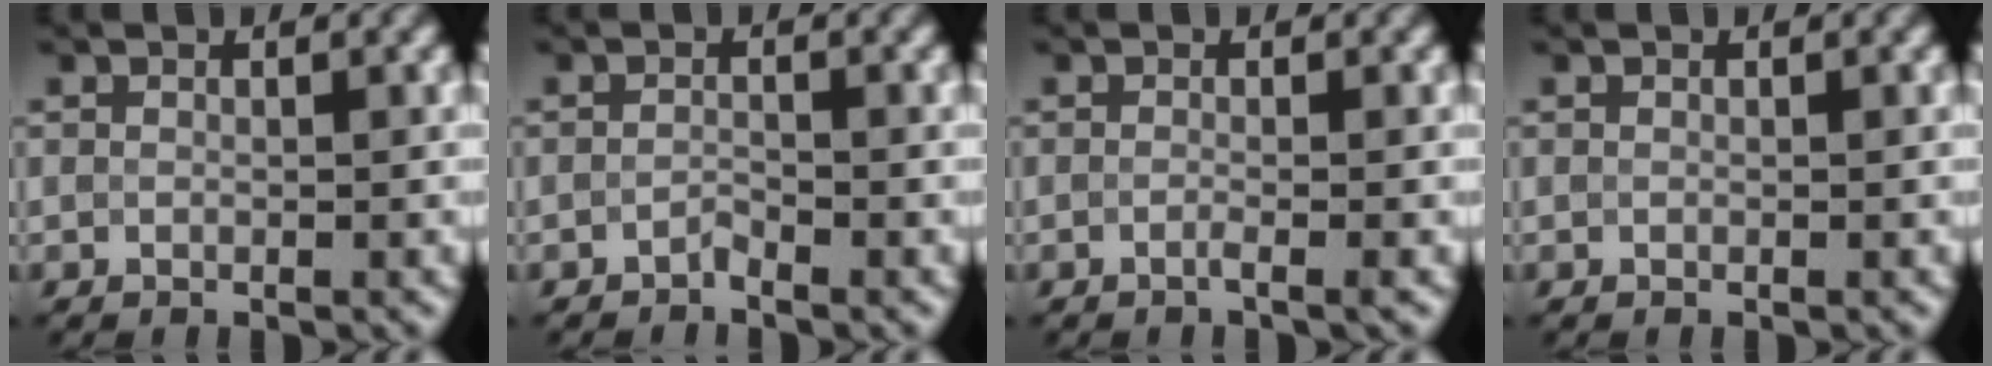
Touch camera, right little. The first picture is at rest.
{"total": 1.5, "force": [-1.2, -0.4, -0.7], "torque": [0.008, 0.001, -0.019]}
{"total": 1.0, "force": [-1.0, -0.1, 0.4], "torque": [-0.002, -0.005, -0.018]}
{"total": 0.0}